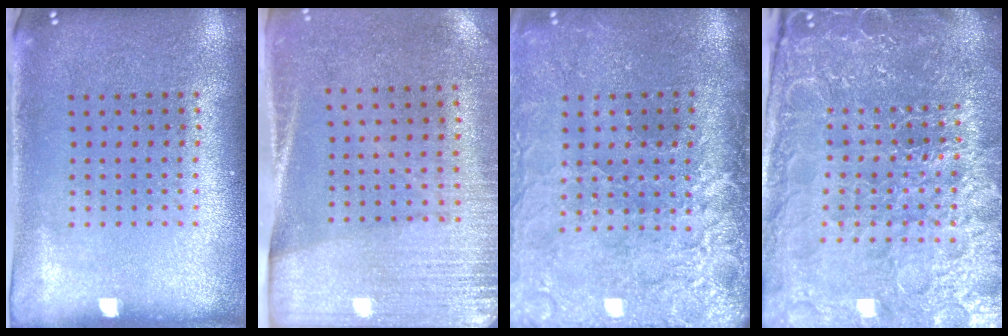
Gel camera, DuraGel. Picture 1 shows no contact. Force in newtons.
{"total": 2.8, "press": 2.5, "slide": 1.3}
{"total": 4.3, "press": 3.6, "slide": 2.3}
{"total": 5.9, "press": 5.3, "slide": 2.6}